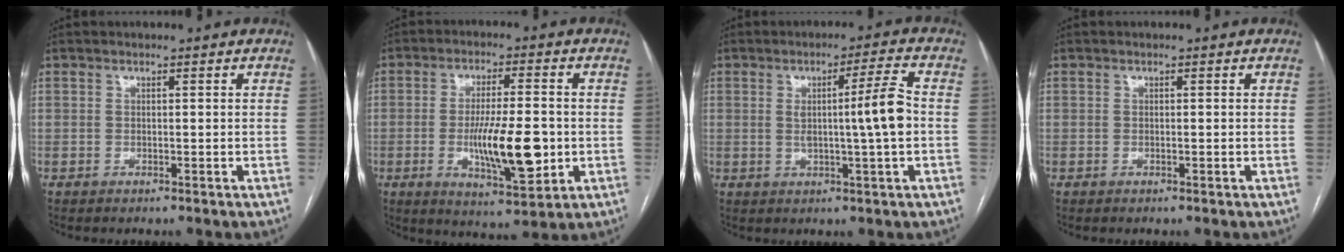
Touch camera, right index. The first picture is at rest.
{"total": 11.7, "force": [-1.9, 2.6, 11.2], "torque": [-0.195, -0.014, -0.025]}
{"total": 7.0, "force": [0.2, -0.7, 6.9], "torque": [-0.109, 0.000, 0.007]}
{"total": 0.0}